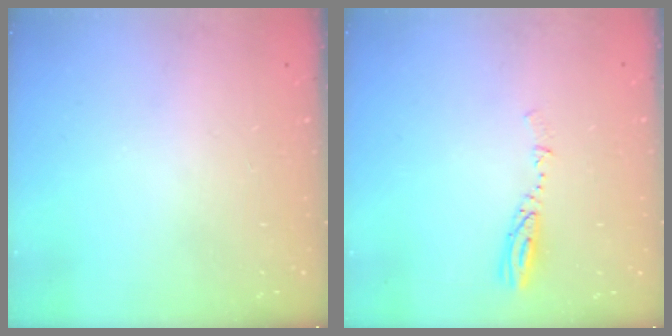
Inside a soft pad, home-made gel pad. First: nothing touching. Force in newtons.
{"total": 3.8, "press": 3.7, "slide": 0.2}